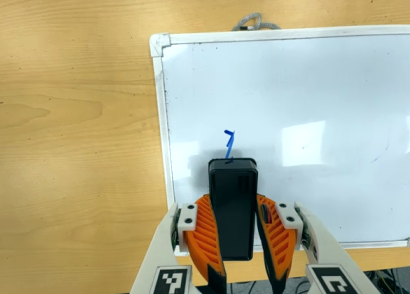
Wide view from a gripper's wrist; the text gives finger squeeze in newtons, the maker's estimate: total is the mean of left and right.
{"total": 8.8, "left": 6.3, "right": 11.3}